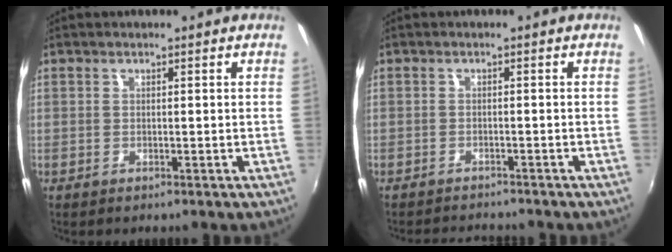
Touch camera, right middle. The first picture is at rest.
{"total": 4.4, "force": [-4.2, 0.7, 0.9], "torque": [-0.029, -0.010, -0.066]}